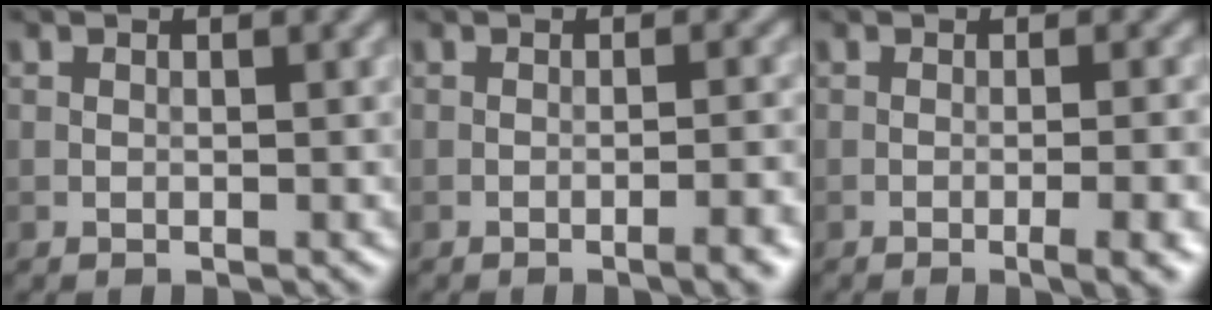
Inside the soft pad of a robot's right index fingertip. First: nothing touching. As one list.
[{"total": 3.8, "force": [-1.6, 0.9, 3.3], "torque": [-0.037, 0.006, -0.025]}, {"total": 5.4, "force": [-1.7, 1.7, 4.8], "torque": [-0.049, 0.001, -0.015]}]